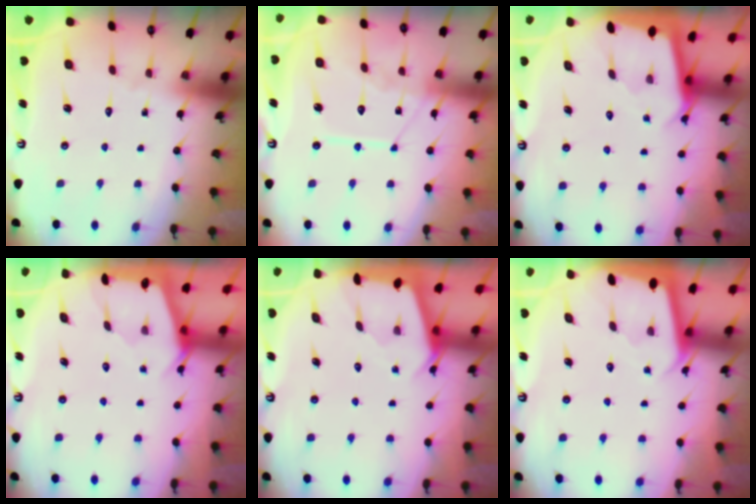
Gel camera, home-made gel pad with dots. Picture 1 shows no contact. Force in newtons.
{"total": 11.6, "press": 11.6, "slide": 1.2}
{"total": 2.4, "press": 2.4, "slide": 0.1}
{"total": 2.3, "press": 2.2, "slide": 0.3}
{"total": 2.4, "press": 2.4, "slide": 0.3}
{"total": 1.9, "press": 1.9, "slide": 0.1}